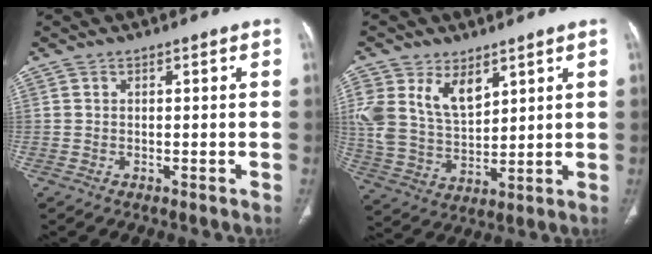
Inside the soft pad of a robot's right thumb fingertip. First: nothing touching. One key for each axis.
{"total": 13.1, "fx": 6.2, "fy": 7.9, "fz": 8.4, "tx": -0.150, "ty": -0.023, "tz": 0.137}